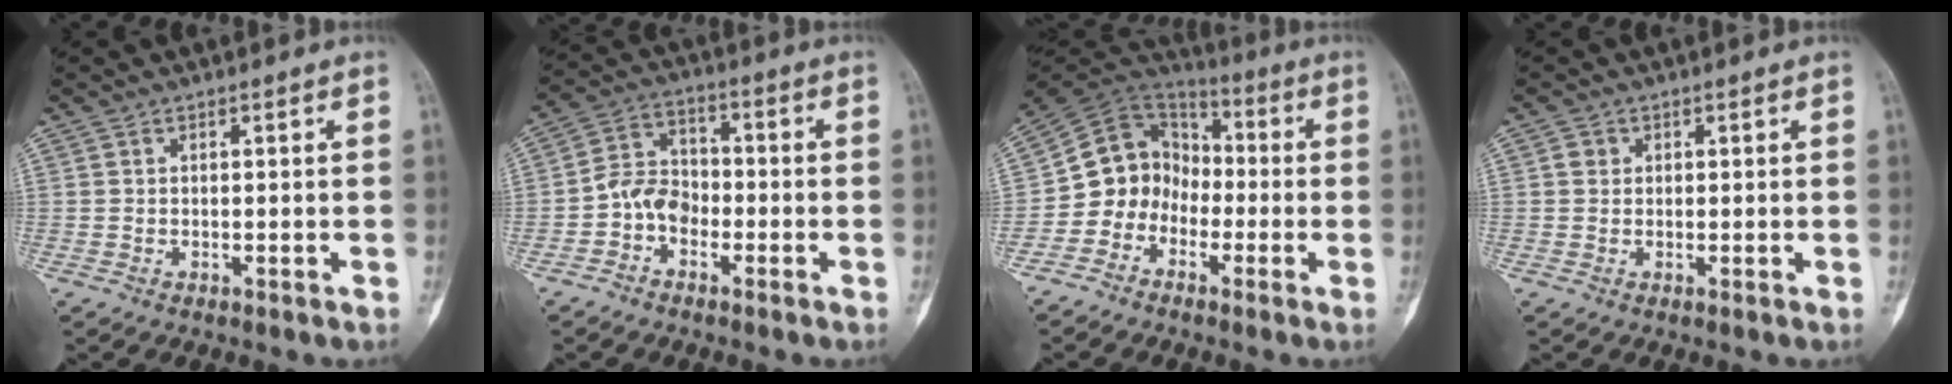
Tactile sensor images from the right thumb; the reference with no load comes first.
{"total": 6.9, "force": [-2.6, 5.2, 3.7], "torque": [-0.050, 0.032, -0.060]}
{"total": 10.7, "force": [-3.6, 9.4, 3.7], "torque": [-0.026, 0.079, -0.077]}
{"total": 1.2, "force": [0.3, 1.1, 0.4], "torque": [-0.002, 0.001, 0.003]}